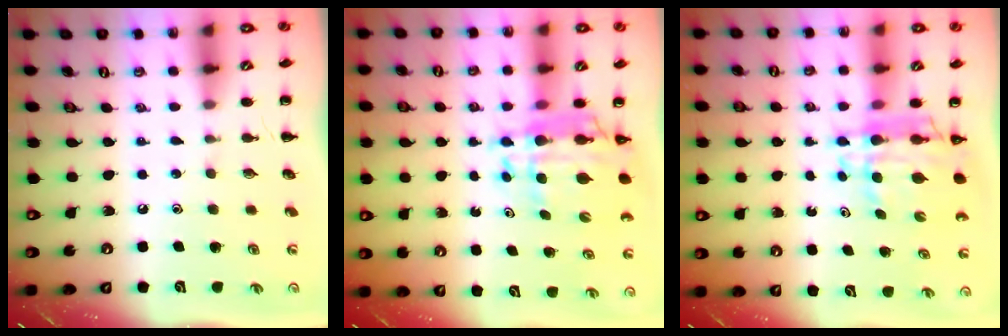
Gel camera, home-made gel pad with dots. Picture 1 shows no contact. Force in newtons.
{"total": 10.3, "press": 9.8, "slide": 3.2}
{"total": 8.5, "press": 7.9, "slide": 3.0}